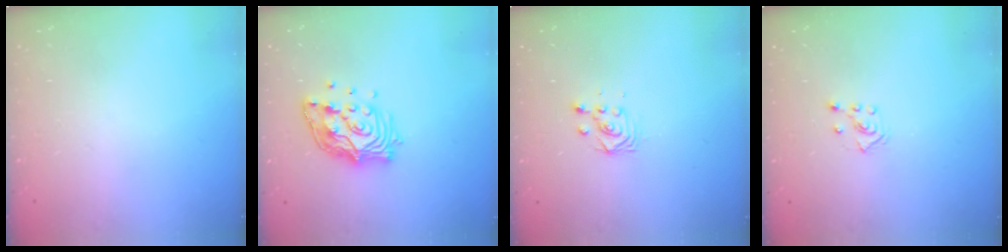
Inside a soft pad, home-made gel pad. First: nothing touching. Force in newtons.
{"total": 14.3, "press": 14.1, "slide": 2.7}
{"total": 2.9, "press": 2.9, "slide": 0.1}
{"total": 2.8, "press": 2.7, "slide": 0.5}